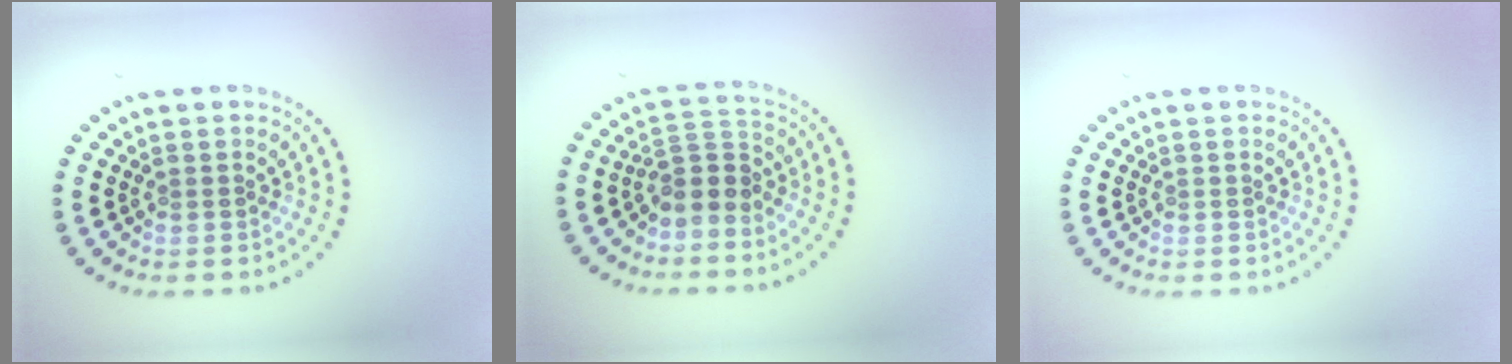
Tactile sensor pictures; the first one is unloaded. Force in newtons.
{"total": 2.8, "press": 2.1, "slide": 1.8}
{"total": 0.0}